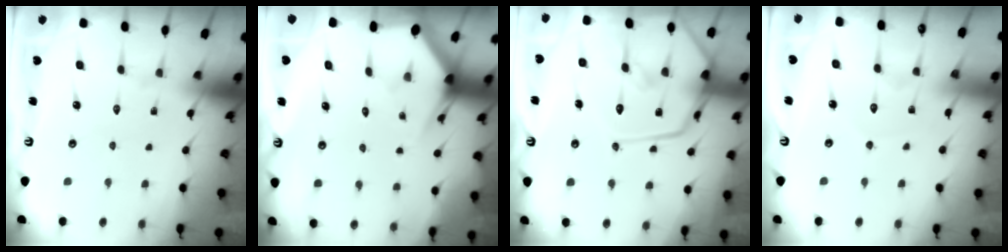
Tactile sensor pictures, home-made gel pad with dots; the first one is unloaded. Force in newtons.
{"total": 2.7, "press": 2.7, "slide": 0.1}
{"total": 21.3, "press": 21.3, "slide": 1.8}
{"total": 3.5, "press": 3.5, "slide": 0.4}